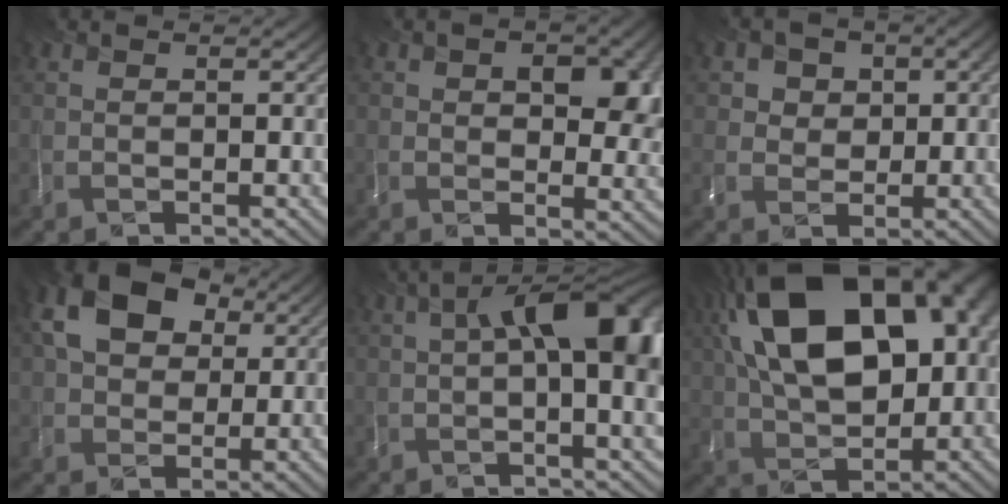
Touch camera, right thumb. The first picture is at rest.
{"total": 7.5, "force": [2.1, 4.6, 5.5], "torque": [-0.059, -0.015, 0.039]}
{"total": 3.5, "force": [1.3, 3.2, 0.7], "torque": [-0.022, -0.015, 0.031]}
{"total": 9.8, "force": [3.4, 7.1, 5.7], "torque": [-0.122, 0.013, 0.064]}
{"total": 11.6, "force": [1.7, 4.5, 10.6], "torque": [-0.134, 0.005, 0.024]}
{"total": 20.2, "force": [5.3, 11.9, 15.4], "torque": [-0.261, 0.041, 0.081]}